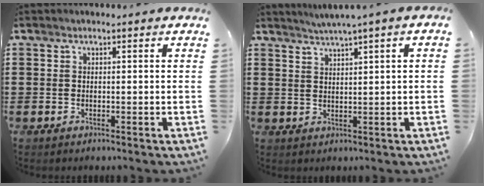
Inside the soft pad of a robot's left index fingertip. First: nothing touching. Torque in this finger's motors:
{"motor_torque": [1.35, -0.79, 0.64, 0.13]}